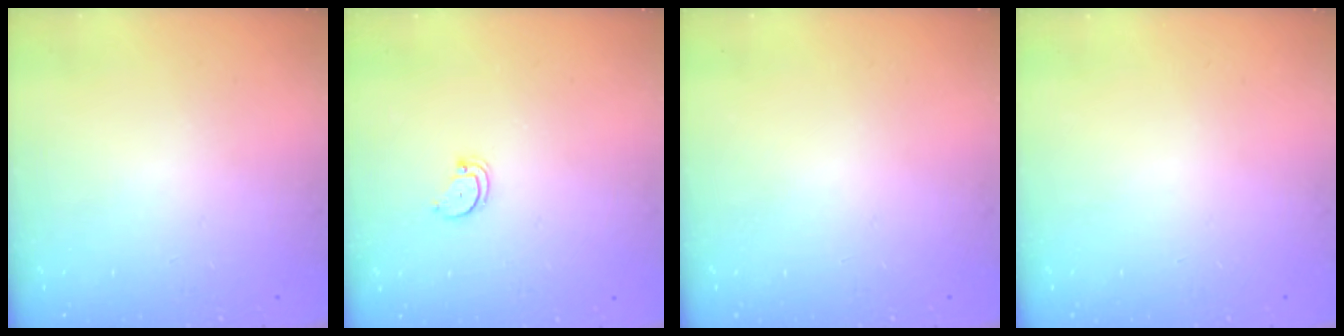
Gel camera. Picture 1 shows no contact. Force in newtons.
{"total": 2.4, "press": 2.4, "slide": 0.2}
{"total": 0.0}
{"total": 0.0}